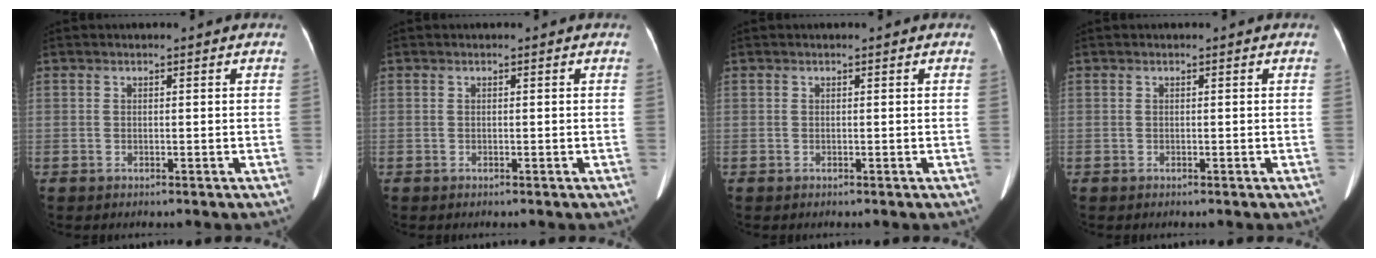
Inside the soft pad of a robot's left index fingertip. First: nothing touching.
{"total": 0.0}
{"total": 0.0}
{"total": 0.0}